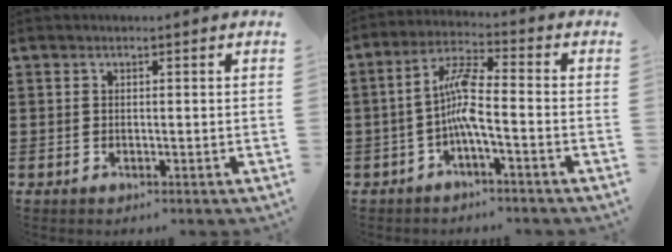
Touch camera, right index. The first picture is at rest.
{"total": 7.0, "force": [-1.6, 1.5, 6.6], "torque": [-0.141, 0.001, -0.035]}